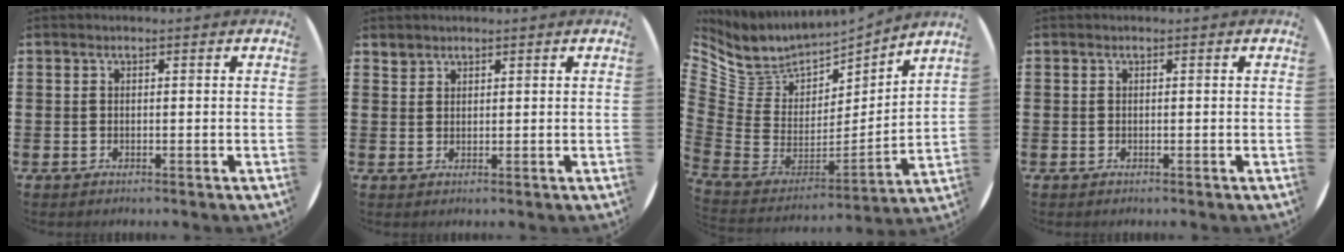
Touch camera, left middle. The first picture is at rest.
{"total": 1.6, "force": [1.5, 0.5, -0.3], "torque": [0.002, 0.001, 0.030]}
{"total": 6.3, "force": [5.4, 3.4, 0.1], "torque": [-0.050, -0.054, 0.096]}
{"total": 0.0}